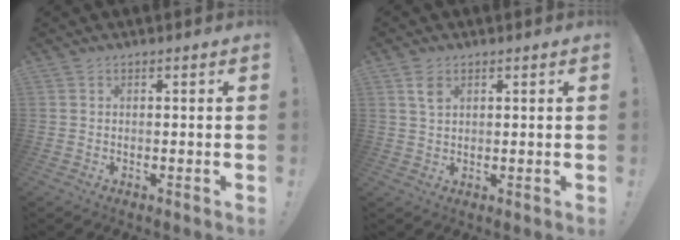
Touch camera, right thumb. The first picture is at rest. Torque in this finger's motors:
{"motor_torque": [0.01, 0.10, 0.08, 0.26, -0.05]}